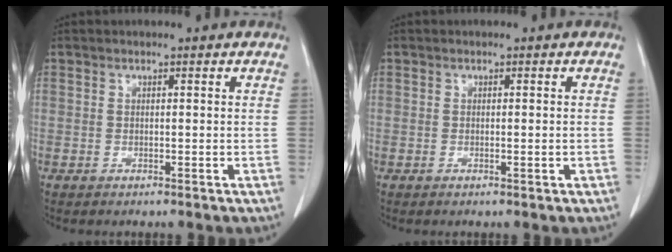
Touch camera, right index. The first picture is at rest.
{"total": 1.1, "force": [-0.3, 0.1, 1.0], "torque": [-0.017, -0.002, -0.001]}